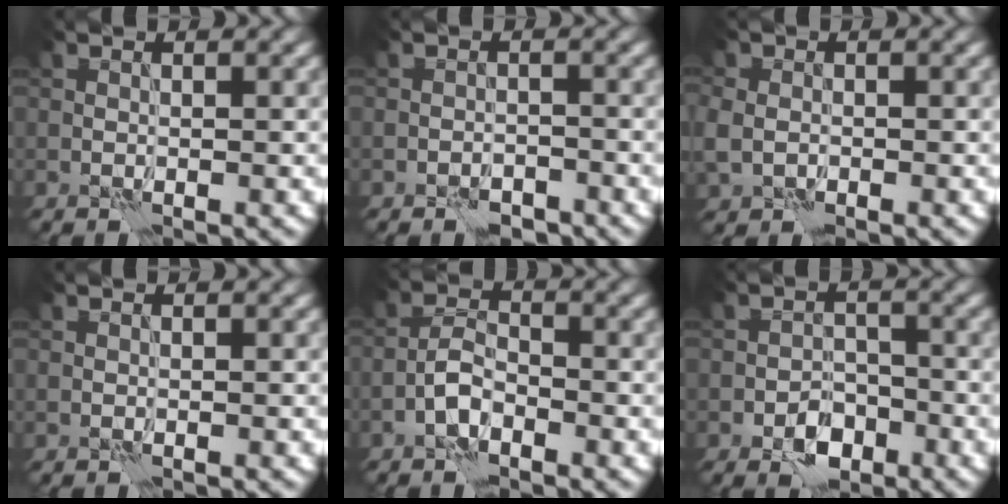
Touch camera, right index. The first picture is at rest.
{"total": 2.0, "force": [-1.7, 0.9, 0.7], "torque": [-0.006, 0.004, -0.029]}
{"total": 2.7, "force": [-0.5, 2.3, 1.5], "torque": [-0.039, -0.009, -0.006]}
{"total": 0.0}
{"total": 2.1, "force": [-1.3, 0.9, 1.4], "torque": [-0.026, 0.010, -0.033]}
{"total": 3.5, "force": [-2.0, 2.2, 1.9], "torque": [-0.021, 0.001, -0.037]}